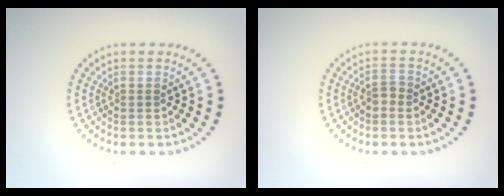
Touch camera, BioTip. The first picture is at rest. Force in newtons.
{"total": 1.1, "press": 1.0, "slide": 0.4}